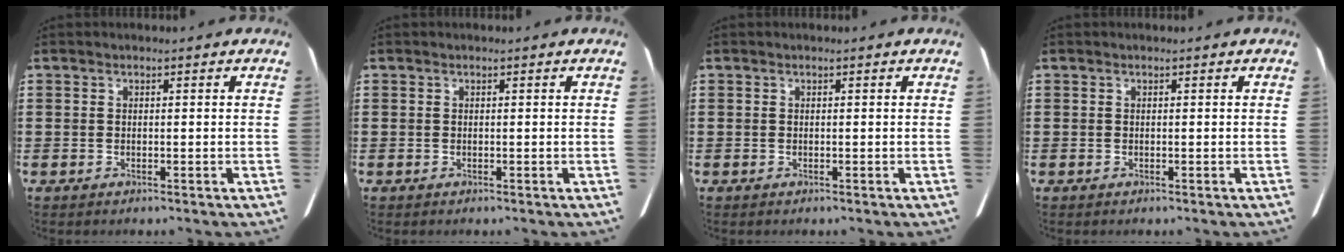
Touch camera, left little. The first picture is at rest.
{"total": 0.0}
{"total": 0.0}
{"total": 0.0}